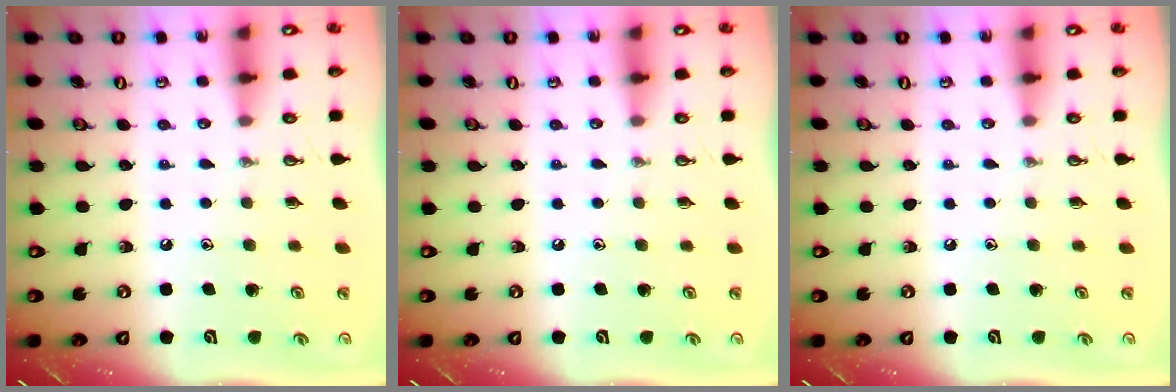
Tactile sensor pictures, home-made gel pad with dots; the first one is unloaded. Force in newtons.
{"total": 0.0}
{"total": 0.0}